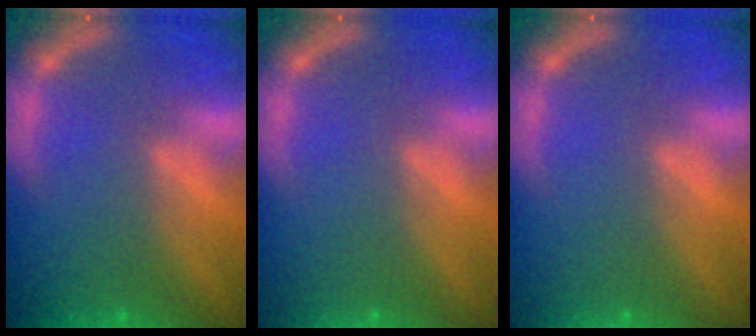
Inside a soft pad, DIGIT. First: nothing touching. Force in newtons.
{"total": 0.0}
{"total": 0.0}